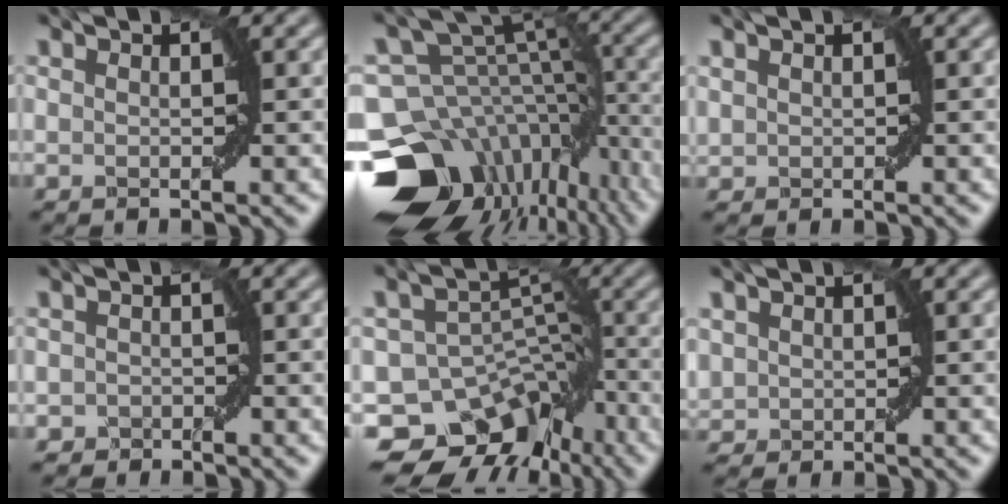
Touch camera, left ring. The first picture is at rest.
{"total": 16.7, "force": [-9.0, 11.3, 8.4], "torque": [-0.182, -0.013, -0.118]}
{"total": 0.6, "force": [0.4, 0.5, 0.1], "torque": [-0.004, 0.003, 0.010]}
{"total": 0.9, "force": [-0.7, 0.6, -0.1], "torque": [0.008, 0.002, -0.012]}
{"total": 12.3, "force": [-8.5, 8.4, 3.1], "torque": [-0.049, 0.007, -0.109]}
{"total": 1.5, "force": [0.4, 1.3, 0.5], "torque": [-0.013, 0.001, 0.011]}